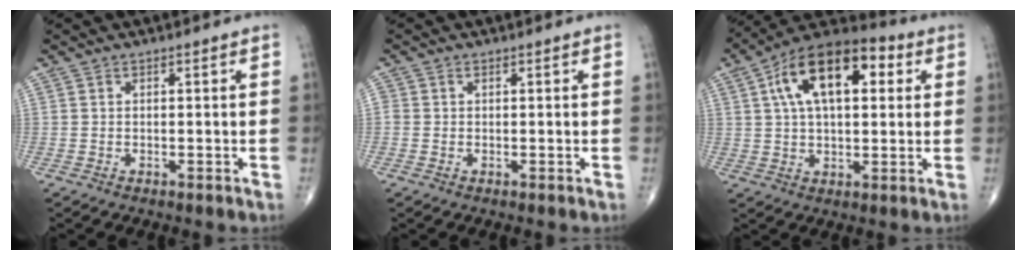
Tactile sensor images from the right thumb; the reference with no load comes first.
{"total": 0.9, "force": [0.2, 0.7, 0.4], "torque": [-0.002, 0.001, 0.002]}
{"total": 17.7, "force": [5.1, 9.1, 14.2], "torque": [-0.214, 0.021, 0.075]}